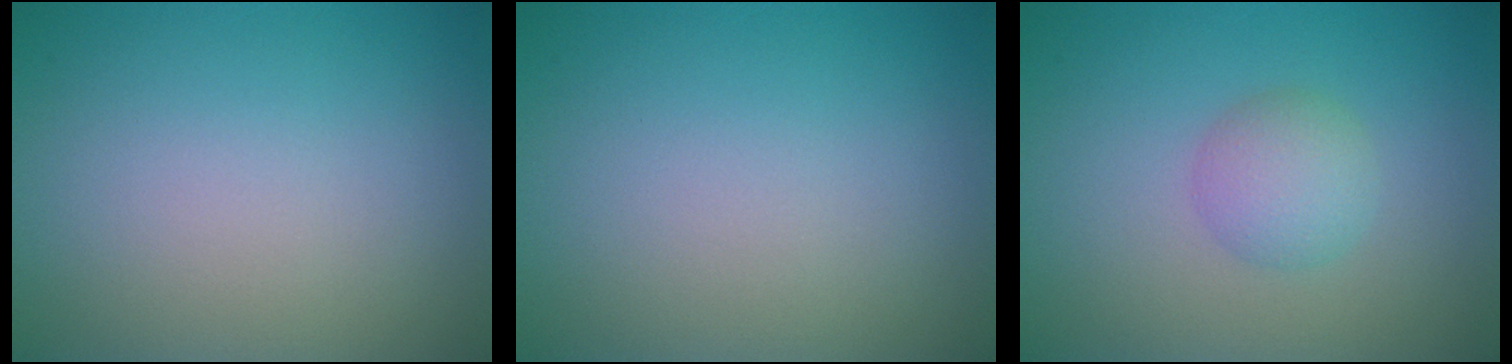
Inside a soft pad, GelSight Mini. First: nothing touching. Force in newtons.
{"total": 0.0}
{"total": 2.4, "press": 2.4, "slide": 0.0}